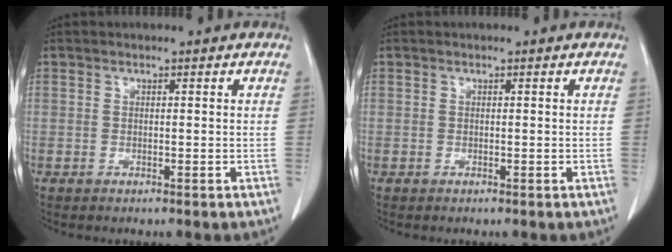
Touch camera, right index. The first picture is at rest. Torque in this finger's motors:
{"motor_torque": [0.00, 0.00, 0.00, 0.00]}